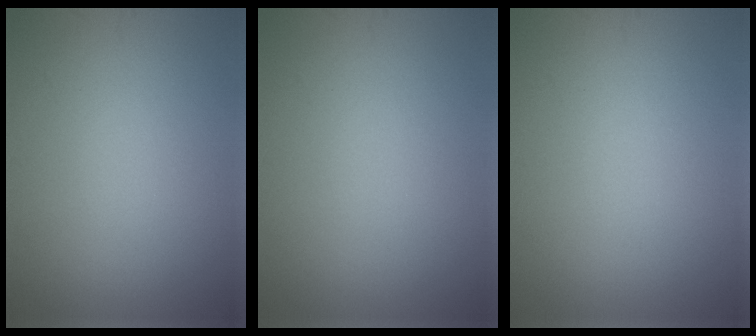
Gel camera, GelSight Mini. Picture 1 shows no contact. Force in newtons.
{"total": 0.0}
{"total": 0.0}